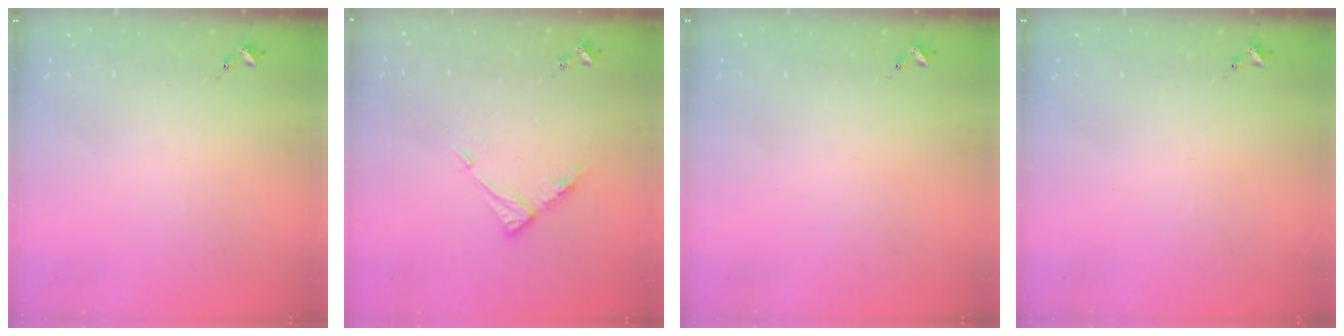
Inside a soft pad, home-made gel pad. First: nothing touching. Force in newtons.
{"total": 9.0, "press": 9.0, "slide": 0.8}
{"total": 0.0}
{"total": 0.0}